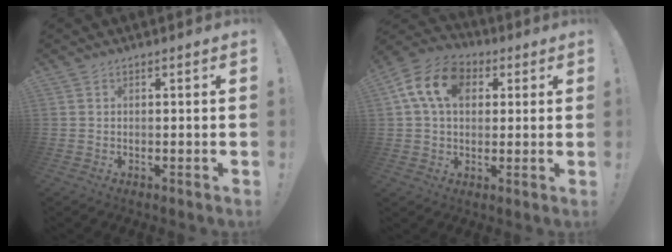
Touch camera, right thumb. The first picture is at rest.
{"total": 14.7, "force": [4.5, 10.4, 9.4], "torque": [-0.163, 0.004, 0.089]}